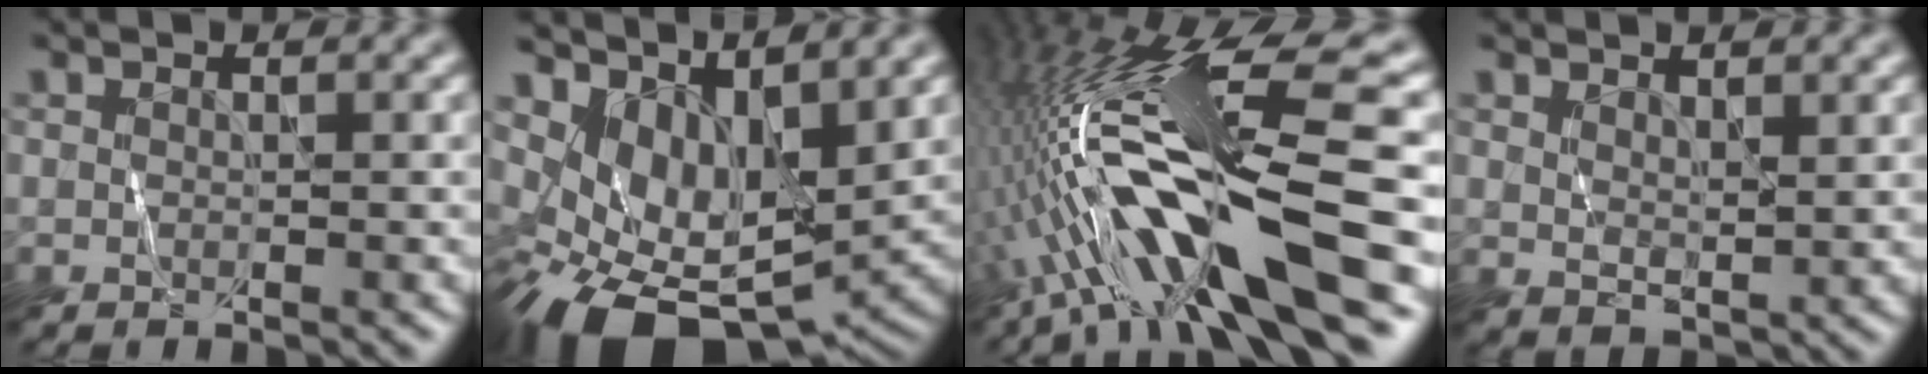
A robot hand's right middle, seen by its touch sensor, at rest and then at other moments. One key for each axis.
{"total": 9.4, "fx": 0.0, "fy": 5.8, "fz": 7.5, "tx": -0.131, "ty": -0.032, "tz": 0.019}
{"total": 15.9, "fx": -4.5, "fy": 2.8, "fz": 15.0, "tx": -0.275, "ty": 0.029, "tz": -0.066}
{"total": 2.2, "fx": 1.5, "fy": 1.0, "fz": 1.3, "tx": -0.027, "ty": -0.008, "tz": 0.034}